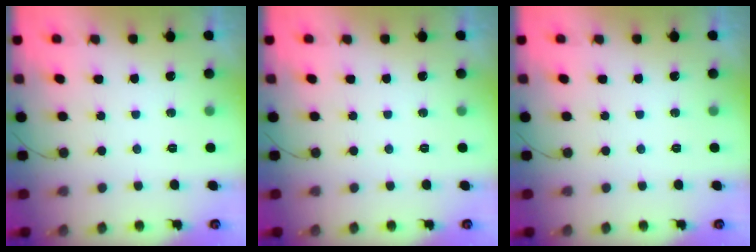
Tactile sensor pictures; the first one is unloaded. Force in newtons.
{"total": 0.0}
{"total": 0.0}